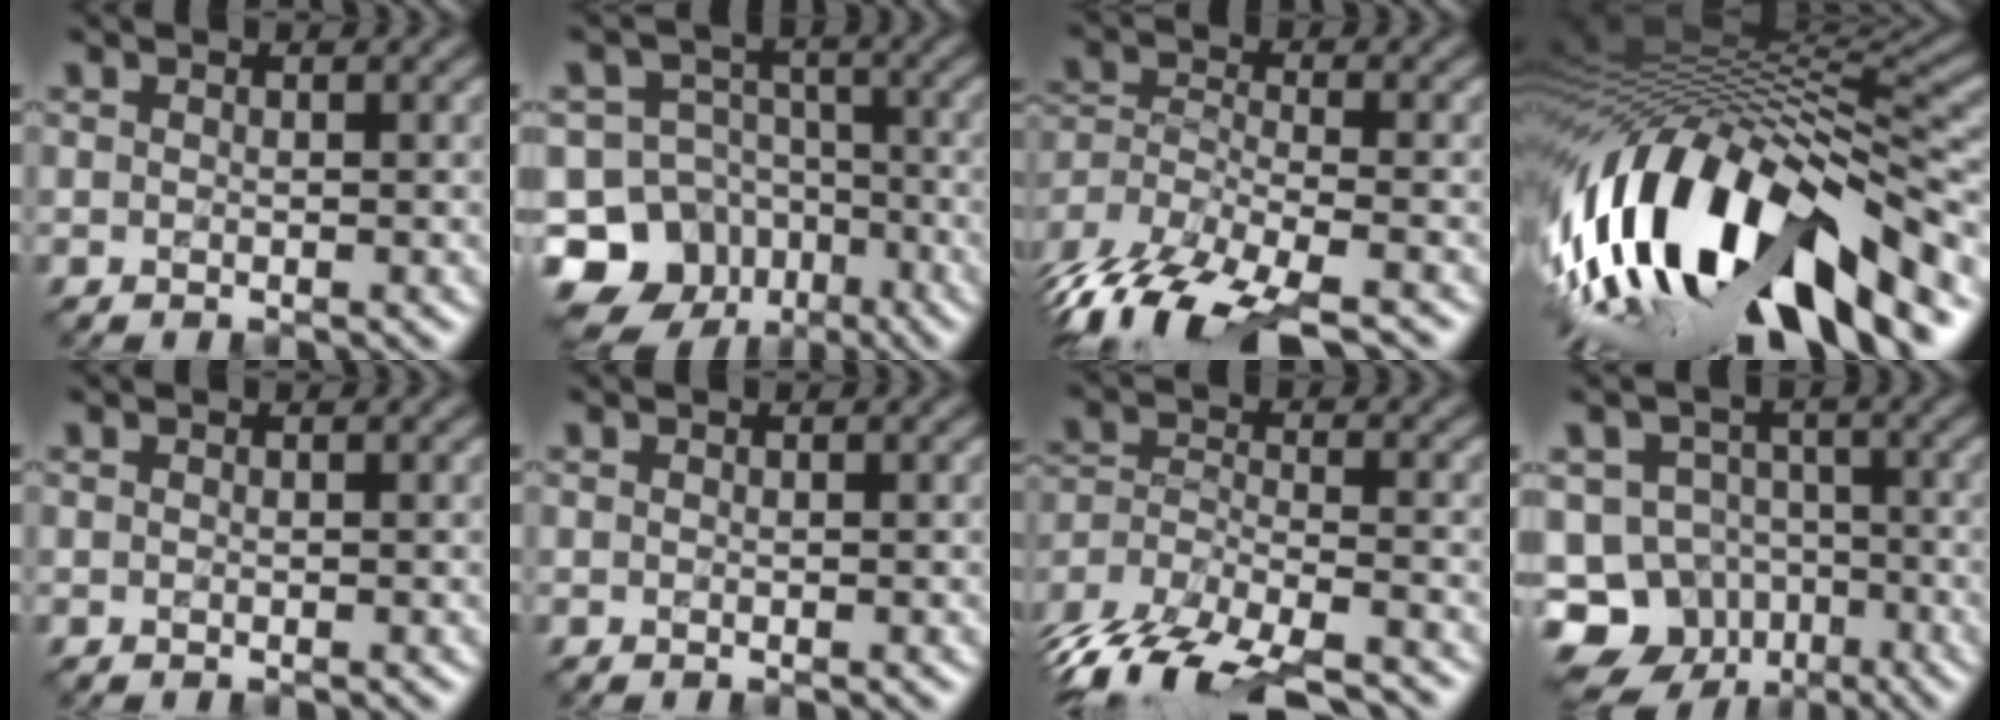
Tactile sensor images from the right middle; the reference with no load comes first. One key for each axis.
{"total": 13.7, "fx": -8.7, "fy": 10.2, "fz": 2.8, "tx": -0.049, "ty": -0.026, "tz": -0.146}
{"total": 13.8, "fx": -11.1, "fy": 4.9, "fz": 6.6, "tx": -0.127, "ty": -0.026, "tz": -0.164}
{"total": 16.5, "fx": -6.9, "fy": 6.9, "fz": 13.3, "tx": -0.246, "ty": 0.017, "tz": -0.121}
{"total": 0.0}
{"total": 0.0}
{"total": 12.9, "fx": -11.1, "fy": 4.5, "fz": 4.8, "tx": -0.094, "ty": -0.011, "tz": -0.174}
{"total": 10.3, "fx": -6.7, "fy": 7.5, "fz": 2.4, "tx": -0.039, "ty": -0.007, "tz": -0.116}